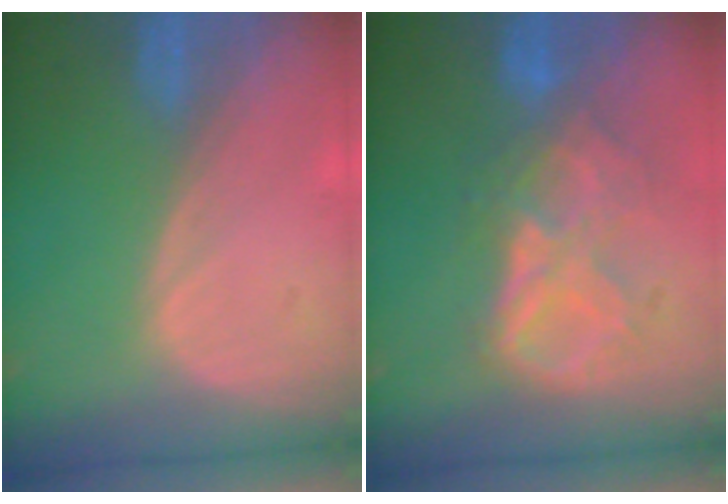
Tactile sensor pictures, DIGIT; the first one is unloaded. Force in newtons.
{"total": 8.8, "press": 7.7, "slide": 4.2}